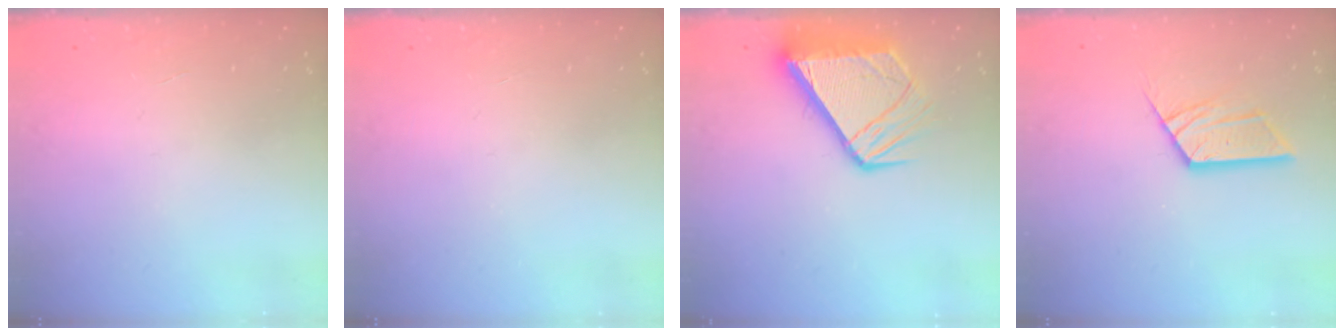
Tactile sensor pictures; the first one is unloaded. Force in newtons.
{"total": 0.0}
{"total": 12.6, "press": 12.6, "slide": 1.5}
{"total": 10.5, "press": 10.4, "slide": 1.0}